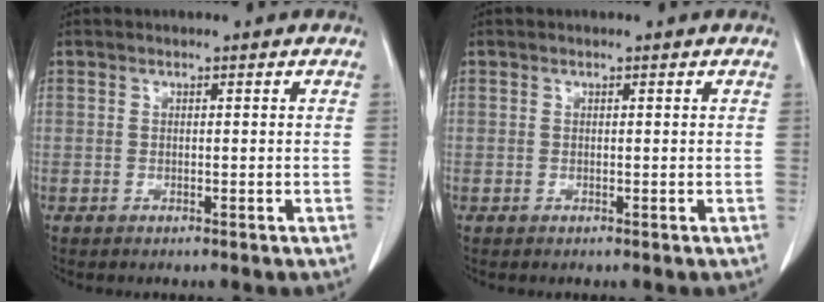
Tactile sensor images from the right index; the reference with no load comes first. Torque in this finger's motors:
{"motor_torque": [-0.05, -0.09, -0.03, -0.01]}